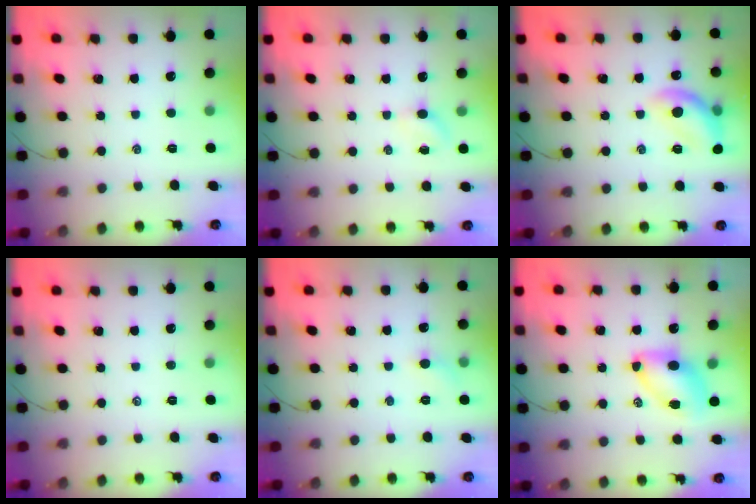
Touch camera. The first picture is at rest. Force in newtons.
{"total": 2.1, "press": 2.0, "slide": 0.7}
{"total": 12.5, "press": 12.4, "slide": 1.7}
{"total": 0.0}
{"total": 4.6, "press": 4.4, "slide": 1.6}
{"total": 7.6, "press": 7.6, "slide": 0.8}